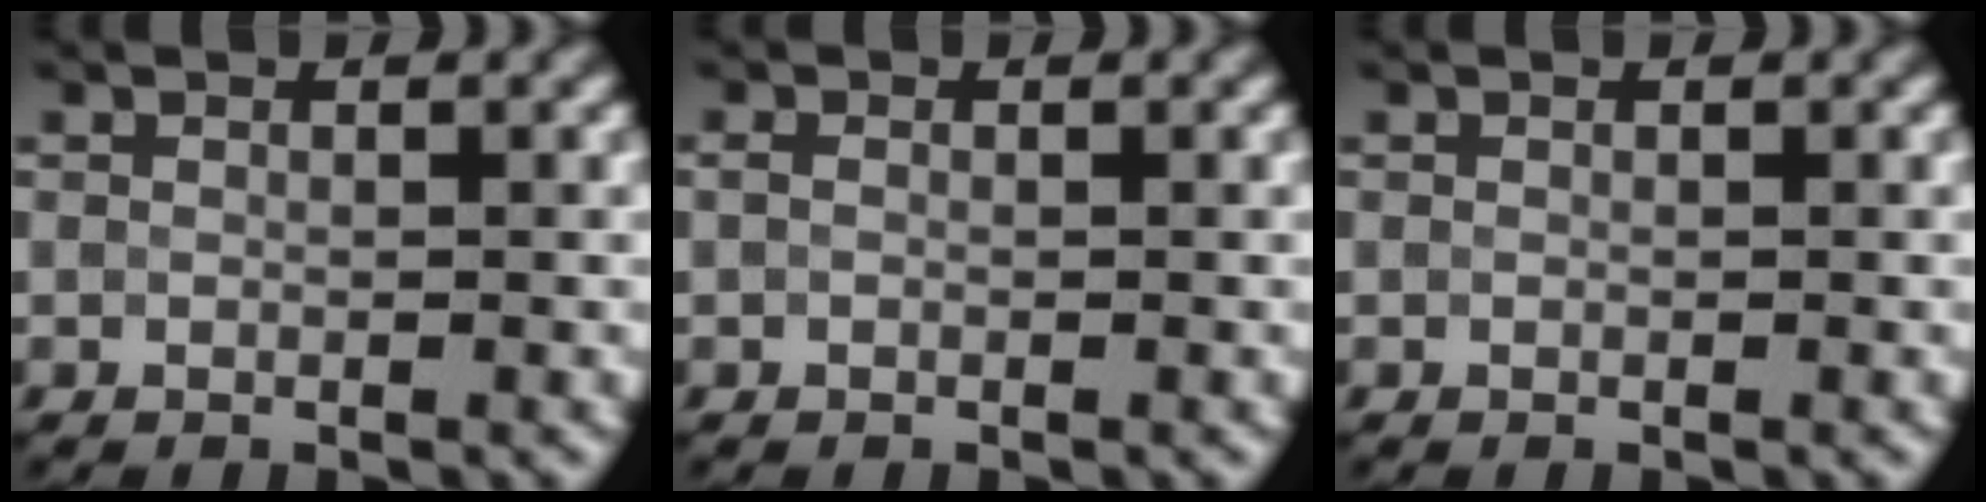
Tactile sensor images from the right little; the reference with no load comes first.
{"total": 0.5, "force": [0.0, 0.4, 0.4], "torque": [-0.010, 0.002, -0.002]}
{"total": 0.0}